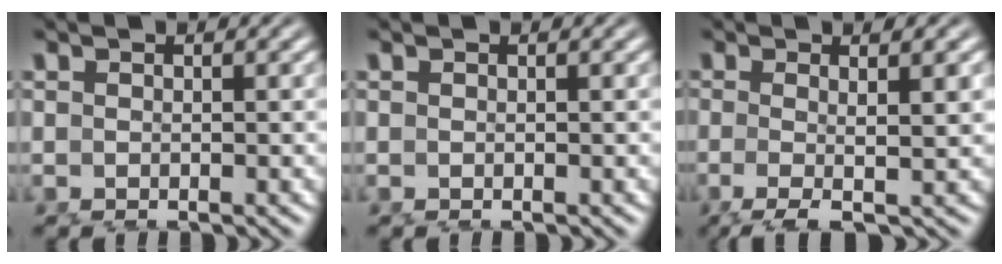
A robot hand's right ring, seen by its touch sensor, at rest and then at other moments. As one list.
[{"total": 0.0}, {"total": 4.0, "force": [-1.7, 0.0, 3.6], "torque": [-0.064, -0.020, -0.013]}]